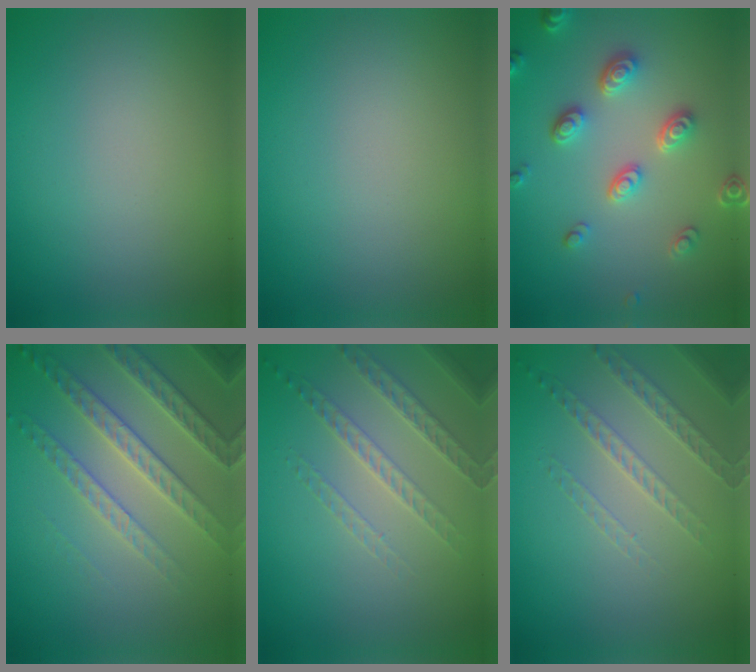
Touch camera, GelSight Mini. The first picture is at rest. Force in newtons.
{"total": 0.0}
{"total": 3.5, "press": 3.2, "slide": 1.4}
{"total": 4.4, "press": 3.9, "slide": 1.9}
{"total": 1.9, "press": 1.7, "slide": 0.8}
{"total": 1.6, "press": 1.3, "slide": 0.9}